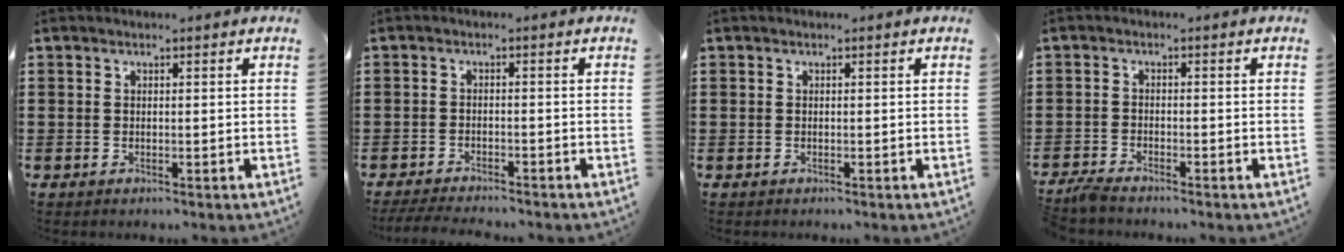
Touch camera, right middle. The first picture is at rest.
{"total": 2.7, "force": [-2.6, 0.1, 0.7], "torque": [-0.021, -0.004, -0.054]}
{"total": 0.0}
{"total": 2.4, "force": [-2.3, 0.1, 0.6], "torque": [-0.027, -0.004, -0.051]}